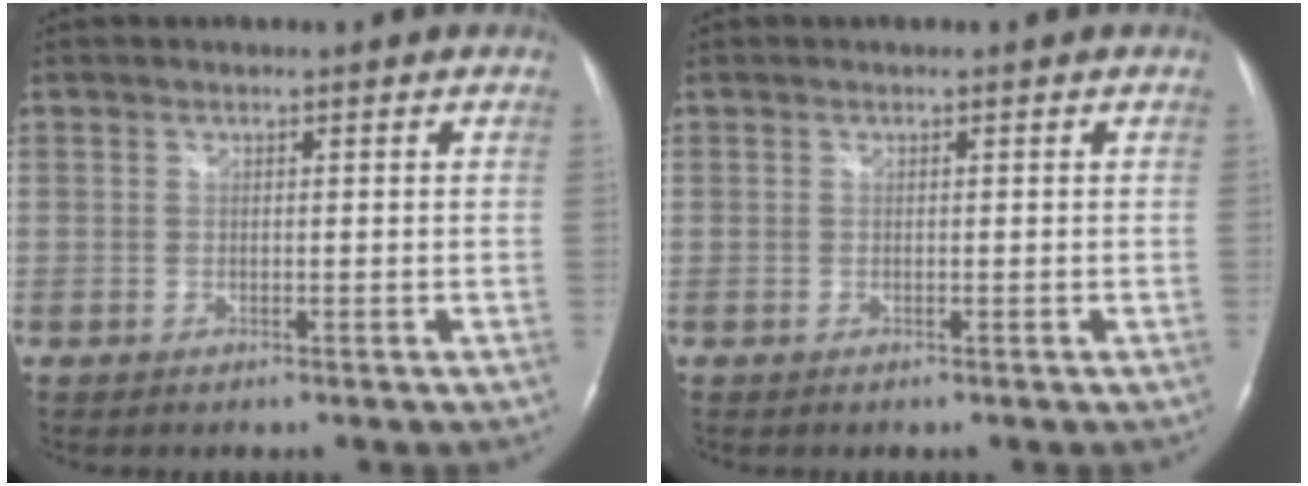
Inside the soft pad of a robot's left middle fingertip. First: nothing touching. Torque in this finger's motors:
{"motor_torque": [0.66, -0.76, 0.03, 0.00]}